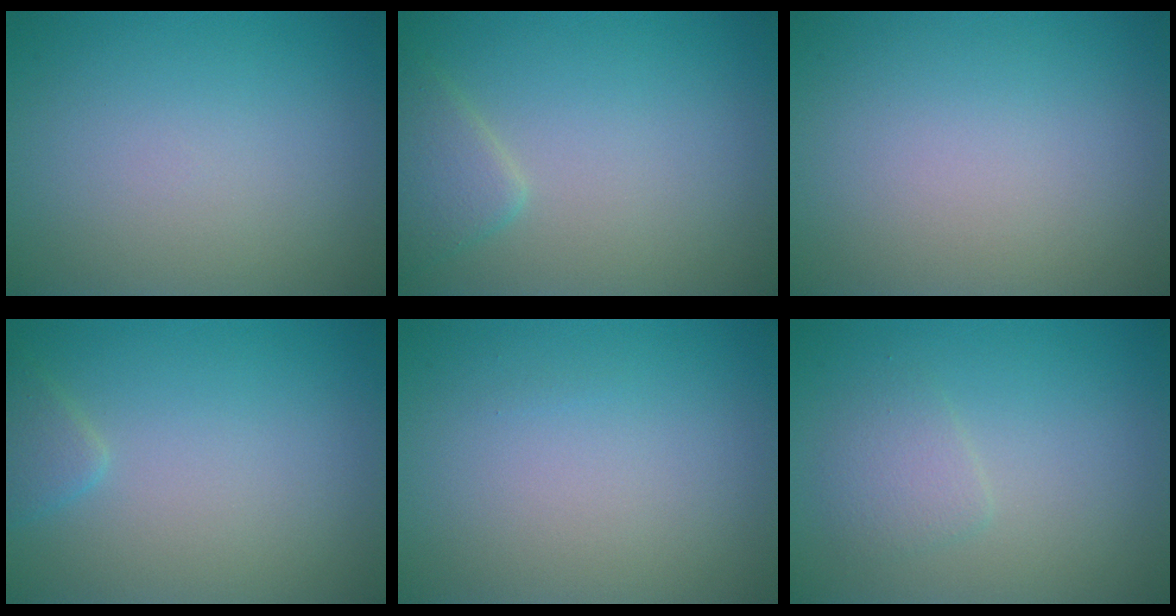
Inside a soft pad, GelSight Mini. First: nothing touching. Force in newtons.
{"total": 2.3, "press": 2.3, "slide": 0.1}
{"total": 0.0}
{"total": 1.4, "press": 1.4, "slide": 0.1}
{"total": 0.0}
{"total": 1.8, "press": 1.8, "slide": 0.1}